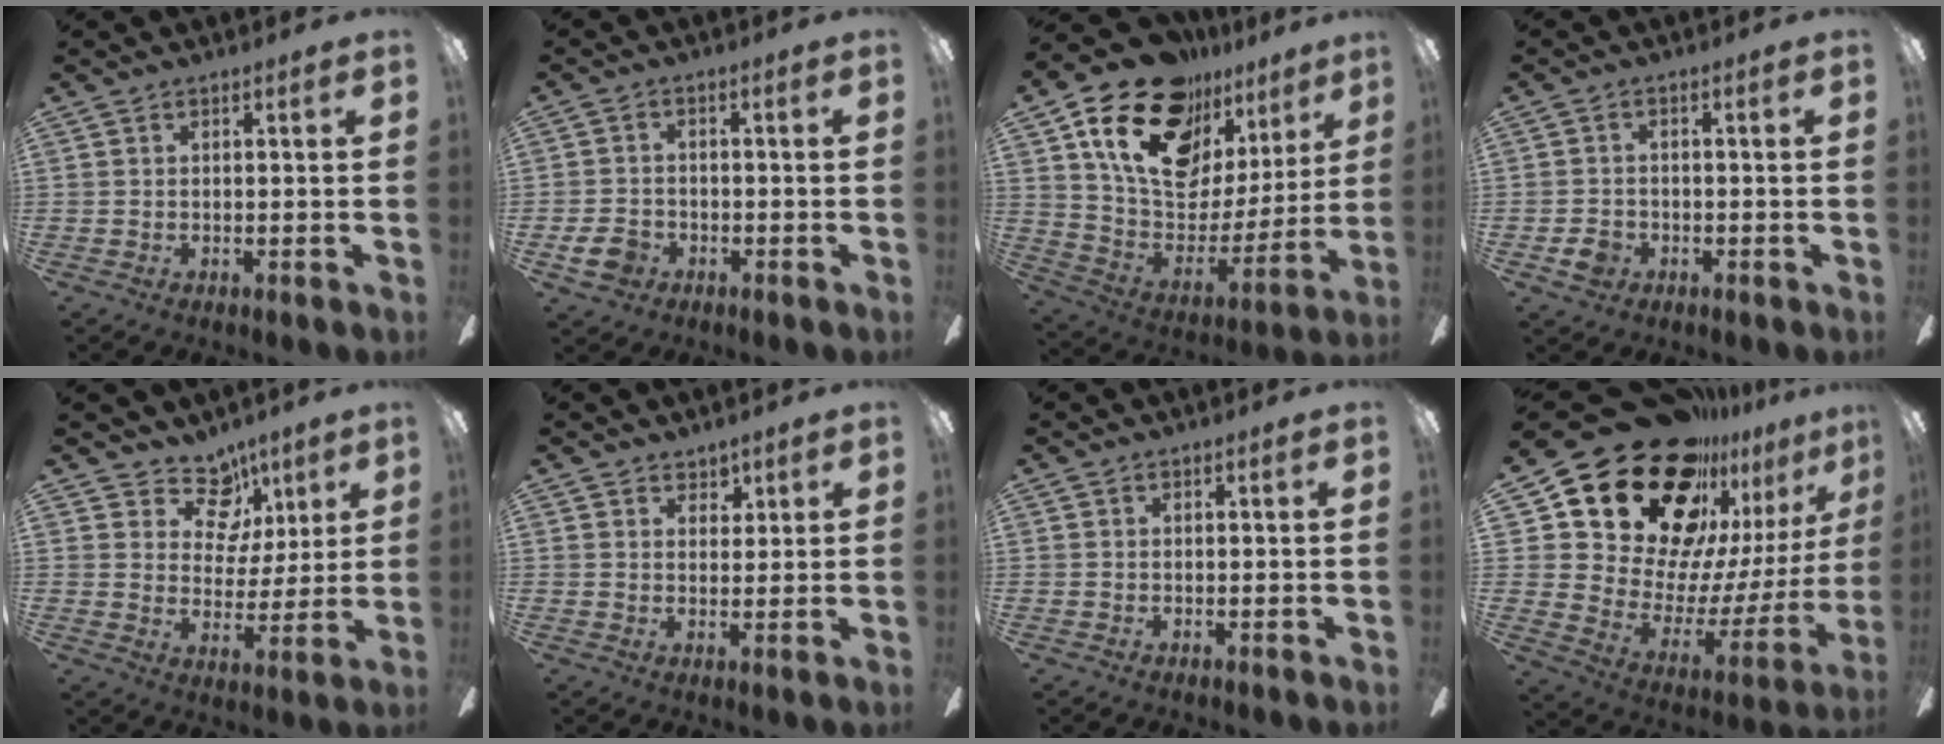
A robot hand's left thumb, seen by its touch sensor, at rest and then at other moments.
{"total": 5.8, "force": [-2.5, 4.4, 2.8], "torque": [-0.069, 0.013, -0.047]}
{"total": 22.5, "force": [14.2, 12.9, 11.7], "torque": [-0.199, -0.084, 0.258]}
{"total": 4.0, "force": [-1.7, 3.2, 1.5], "torque": [-0.035, 0.006, -0.032]}
{"total": 12.4, "force": [6.9, 8.9, 5.1], "torque": [-0.067, -0.039, 0.129]}
{"total": 3.7, "force": [2.8, 2.5, 0.3], "torque": [0.006, -0.014, 0.047]}
{"total": 0.0}
{"total": 26.5, "force": [20.5, 12.4, 11.3], "torque": [-0.202, -0.157, 0.389]}